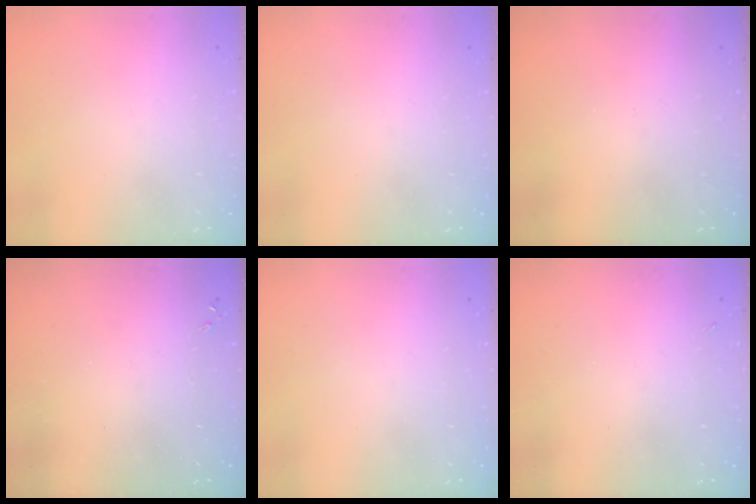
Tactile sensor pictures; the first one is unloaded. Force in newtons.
{"total": 0.0}
{"total": 0.0}
{"total": 0.0}
{"total": 0.0}
{"total": 1.3, "press": 1.3, "slide": 0.3}